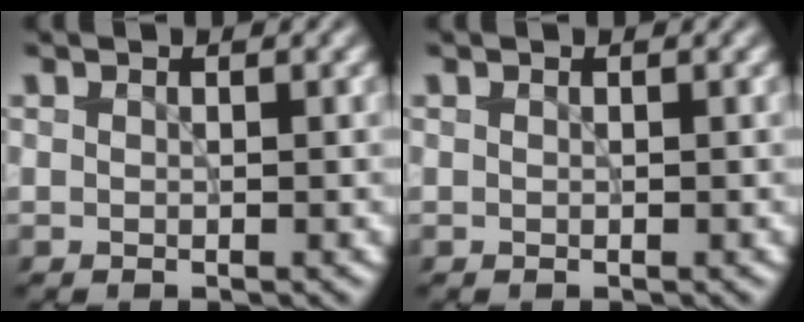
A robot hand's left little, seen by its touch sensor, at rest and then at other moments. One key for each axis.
{"total": 0.0}